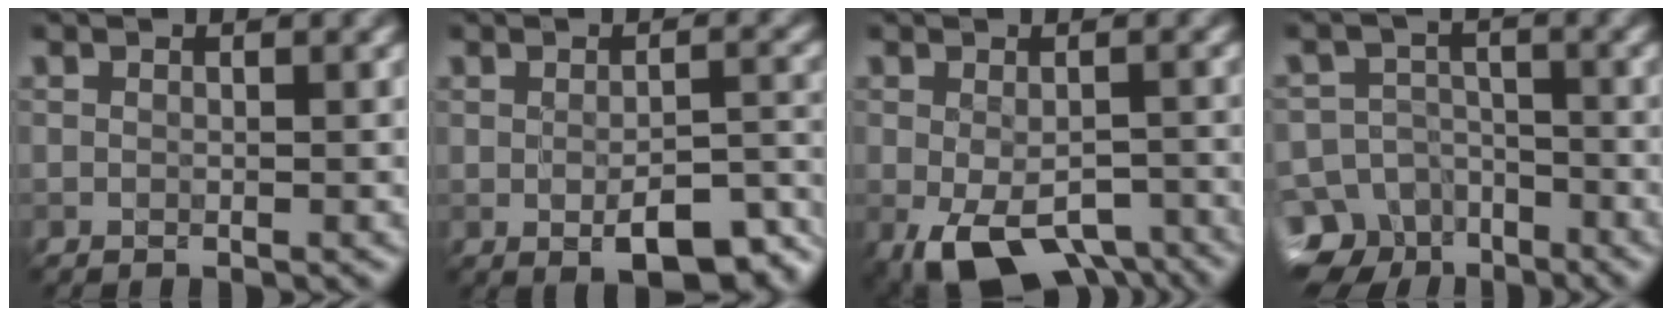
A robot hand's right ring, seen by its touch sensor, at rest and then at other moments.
{"total": 6.1, "force": [-3.0, 2.1, 4.8], "torque": [-0.069, -0.007, -0.028]}
{"total": 7.5, "force": [-4.8, 3.1, 4.9], "torque": [-0.072, -0.023, -0.056]}
{"total": 10.0, "force": [-7.6, 6.3, 2.0], "torque": [-0.024, -0.012, -0.116]}